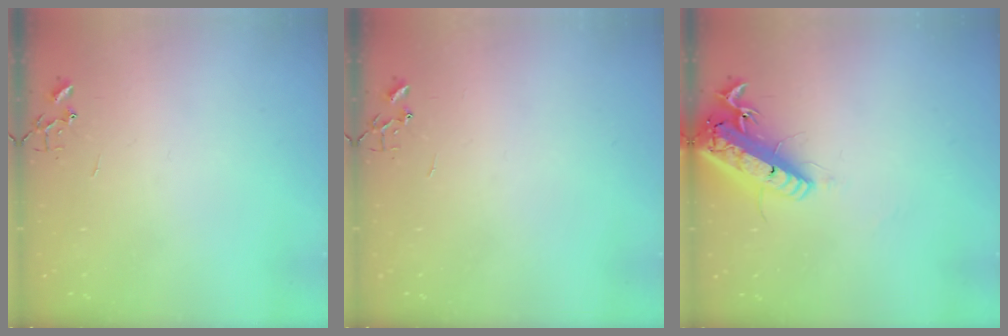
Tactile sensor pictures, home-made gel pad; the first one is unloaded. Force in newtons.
{"total": 0.0}
{"total": 17.6, "press": 17.3, "slide": 3.4}